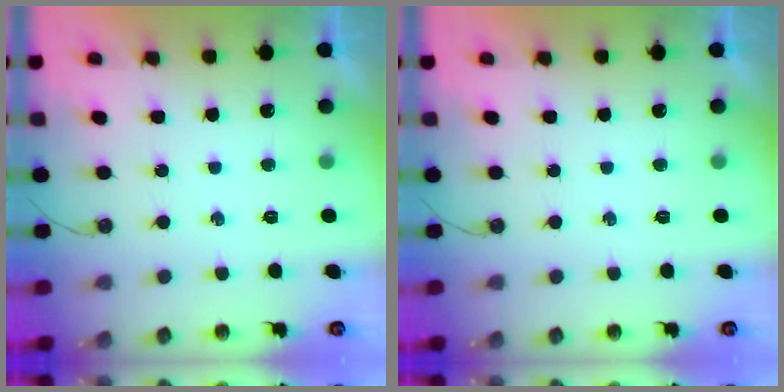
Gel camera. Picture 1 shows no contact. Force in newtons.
{"total": 0.0}